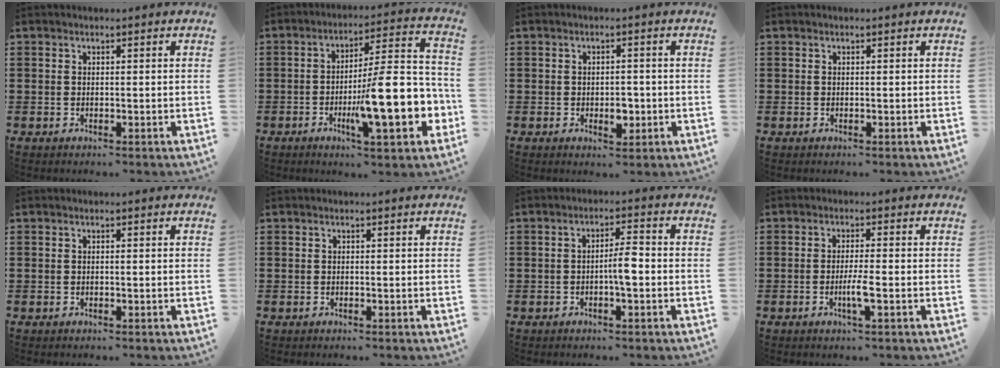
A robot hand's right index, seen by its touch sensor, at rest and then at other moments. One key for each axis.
{"total": 15.9, "fx": -4.3, "fy": 3.7, "fz": 14.9, "tx": -0.229, "ty": -0.012, "tz": -0.071}
{"total": 3.3, "fx": -0.7, "fy": 1.8, "fz": 2.7, "tx": -0.041, "ty": 0.001, "tz": -0.014}
{"total": 0.0}
{"total": 0.0}
{"total": 0.0}
{"total": 3.8, "fx": -0.9, "fy": 0.8, "fz": 3.7, "tx": -0.072, "ty": 0.003, "tz": -0.020}
{"total": 3.4, "fx": -1.2, "fy": 0.1, "fz": 3.2, "tx": -0.061, "ty": -0.007, "tz": -0.024}